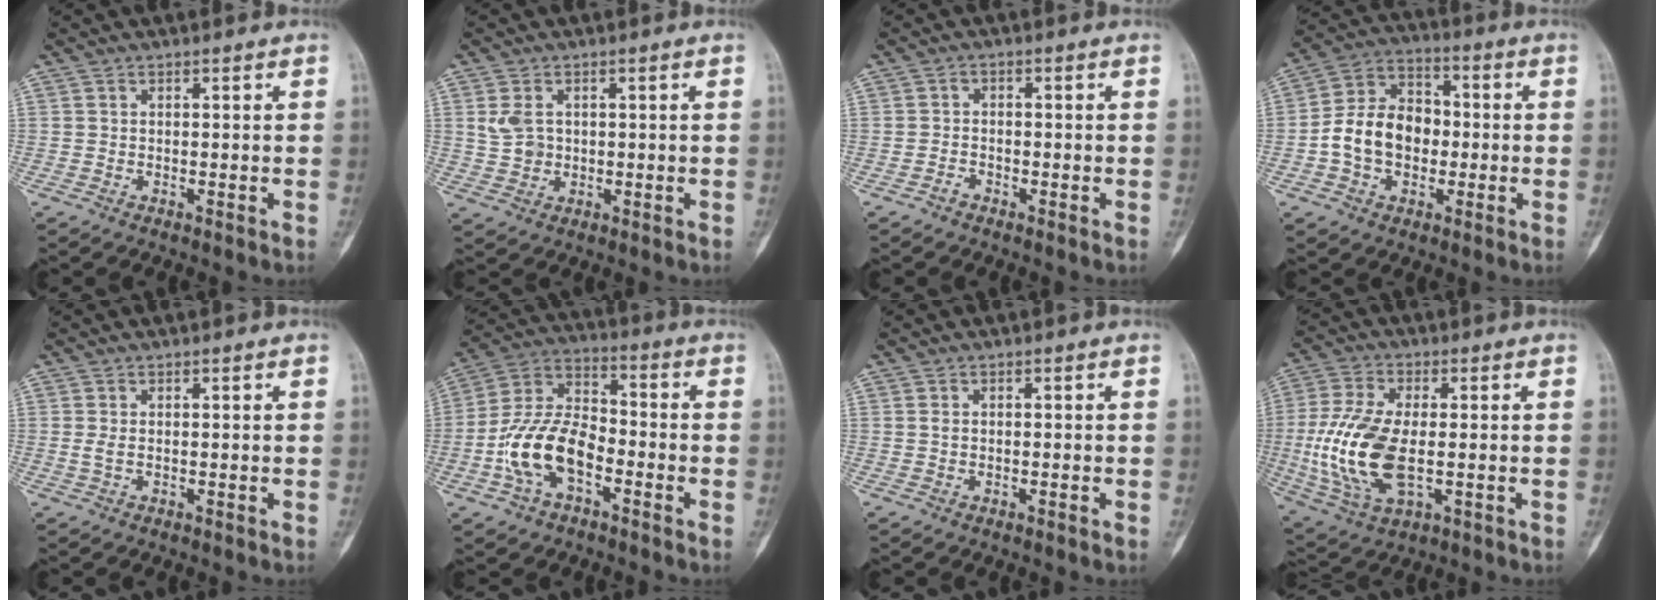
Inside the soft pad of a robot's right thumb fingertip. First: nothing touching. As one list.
[{"total": 4.0, "force": [0.8, 3.1, 2.4], "torque": [-0.040, 0.001, 0.021]}, {"total": 1.7, "force": [-1.2, 1.1, 0.3], "torque": [0.002, 0.009, -0.027]}, {"total": 13.3, "force": [-1.5, 10.0, 8.6], "torque": [-0.123, 0.039, -0.033]}, {"total": 1.1, "force": [0.0, 0.5, 1.0], "torque": [-0.029, 0.000, 0.006]}, {"total": 14.2, "force": [-4.7, 8.1, 10.7], "torque": [-0.198, 0.041, -0.092]}, {"total": 0.7, "force": [-0.1, 0.4, 0.6], "torque": [-0.006, 0.000, -0.001]}, {"total": 16.4, "force": [-1.7, 8.3, 14.1], "torque": [-0.308, -0.006, -0.024]}]